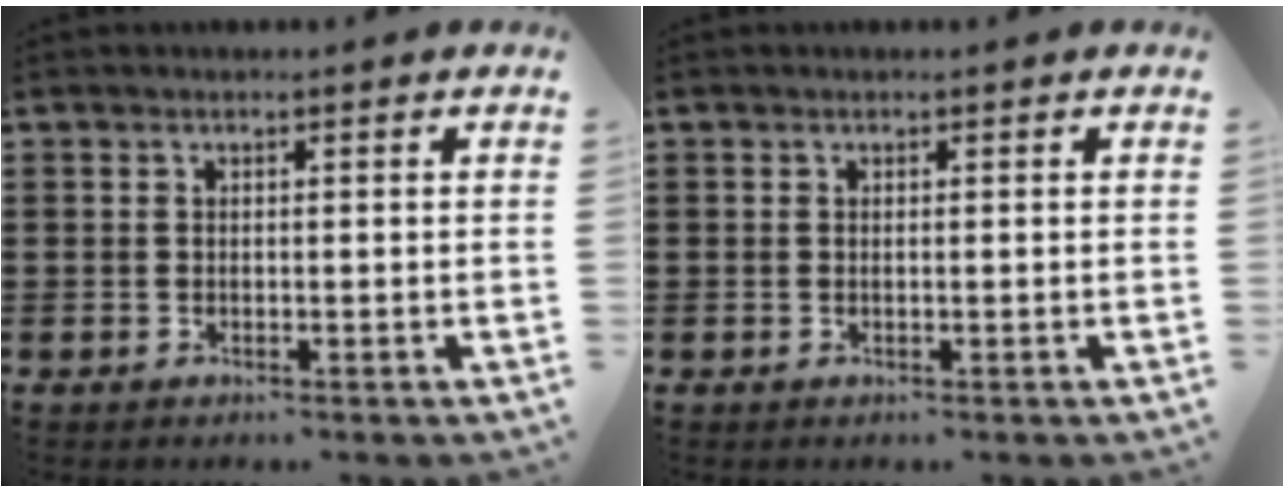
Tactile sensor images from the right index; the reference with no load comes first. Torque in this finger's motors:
{"motor_torque": [-0.02, 0.05, 0.02, 0.00]}